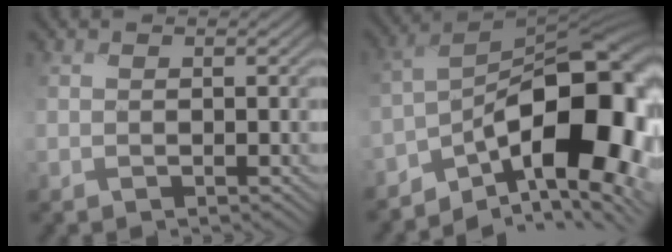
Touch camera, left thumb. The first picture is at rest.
{"total": 14.9, "force": [-5.9, 6.0, 12.3], "torque": [-0.157, 0.002, -0.111]}